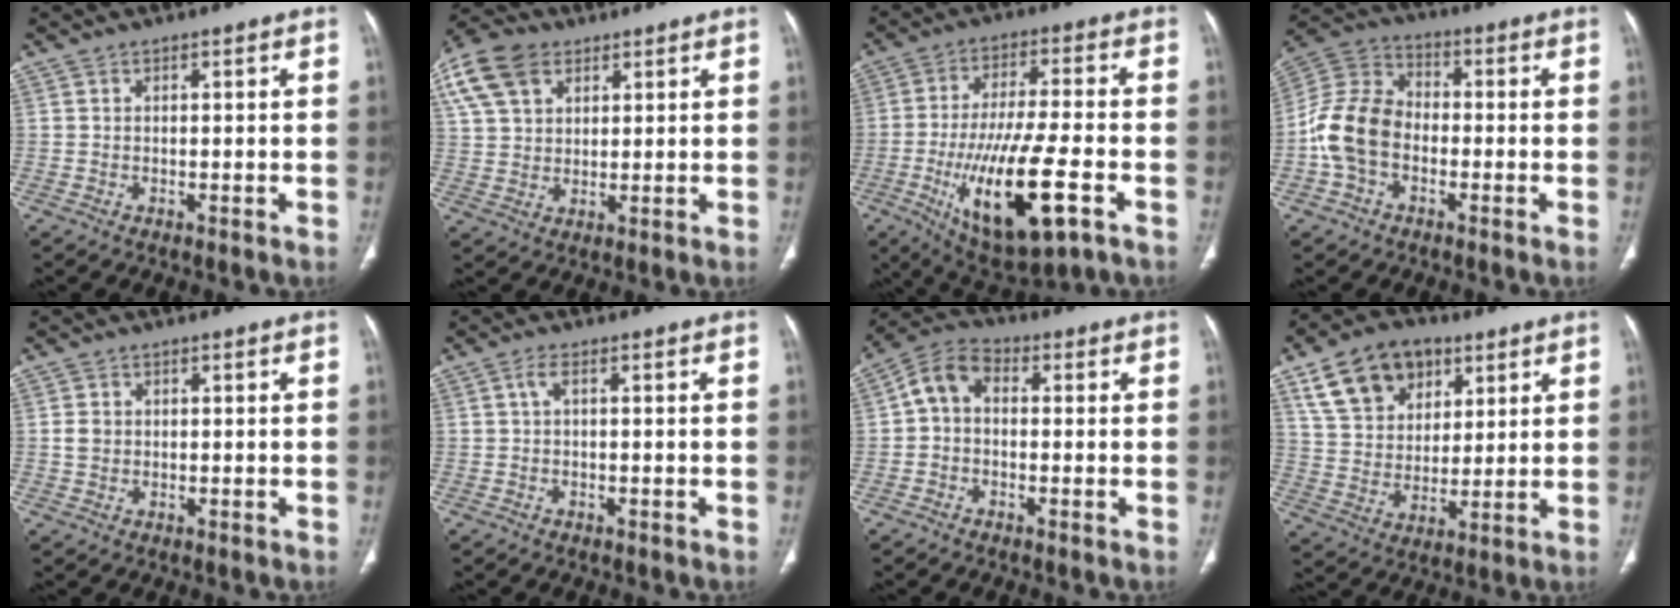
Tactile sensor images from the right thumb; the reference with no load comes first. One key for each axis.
{"total": 14.3, "fx": 6.8, "fy": 9.6, "fz": 8.0, "tx": -0.166, "ty": 0.010, "tz": 0.129}
{"total": 19.5, "fx": -6.8, "fy": 6.1, "fz": 17.3, "tx": -0.319, "ty": 0.011, "tz": -0.099}
{"total": 11.8, "fx": -2.7, "fy": 8.6, "fz": 7.6, "tx": -0.146, "ty": 0.038, "tz": -0.063}
{"total": 1.9, "fx": 0.1, "fy": 1.6, "fz": 0.9, "tx": -0.014, "ty": 0.004, "tz": 0.003}
{"total": 1.4, "fx": 0.1, "fy": 0.5, "fz": 1.3, "tx": -0.027, "ty": 0.007, "tz": -0.001}
{"total": 6.4, "fx": 0.0, "fy": 4.5, "fz": 4.5, "tx": -0.073, "ty": 0.022, "tz": -0.016}
{"total": 15.2, "fx": 7.7, "fy": 10.6, "fz": 7.6, "tx": -0.106, "ty": -0.015, "tz": 0.141}